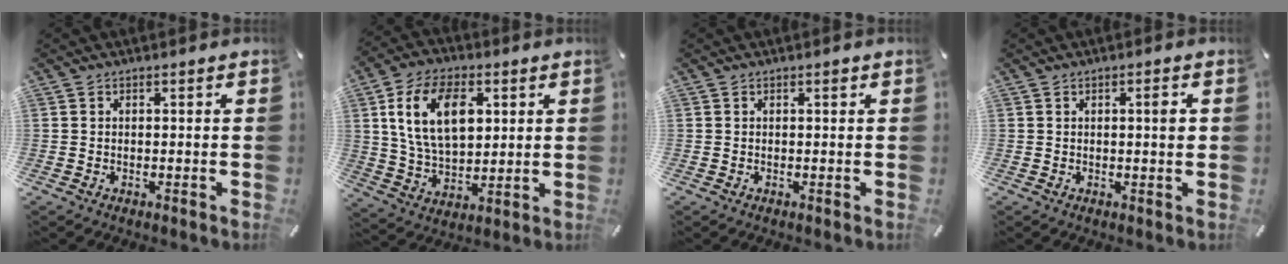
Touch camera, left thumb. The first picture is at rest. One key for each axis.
{"total": 15.3, "fx": 4.7, "fy": 9.8, "fz": 10.7, "tx": -0.226, "ty": 0.003, "tz": 0.080}
{"total": 0.6, "fx": 0.2, "fy": 0.2, "fz": 0.5, "tx": -0.008, "ty": 0.001, "tz": 0.004}
{"total": 2.4, "fx": 0.5, "fy": 0.4, "fz": 2.3, "tx": -0.029, "ty": -0.004, "tz": 0.001}